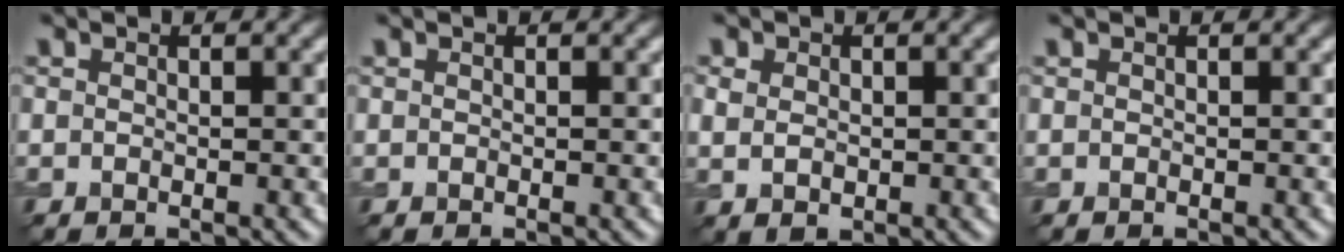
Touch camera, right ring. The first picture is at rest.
{"total": 0.0}
{"total": 2.1, "force": [0.6, 1.6, 1.3], "torque": [-0.024, 0.002, 0.014]}
{"total": 0.0}